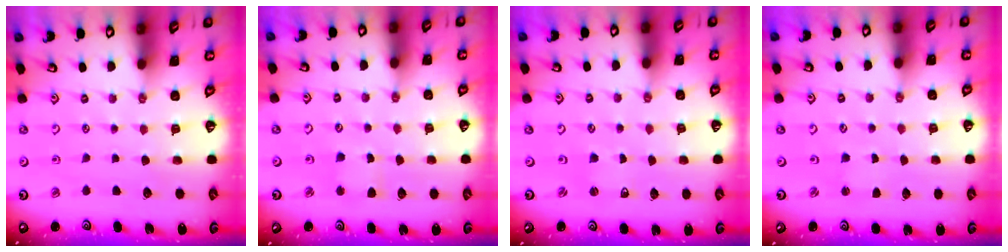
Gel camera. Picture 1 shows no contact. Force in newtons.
{"total": 3.6, "press": 3.6, "slide": 0.4}
{"total": 1.2, "press": 1.2, "slide": 0.0}
{"total": 1.3, "press": 1.3, "slide": 0.2}